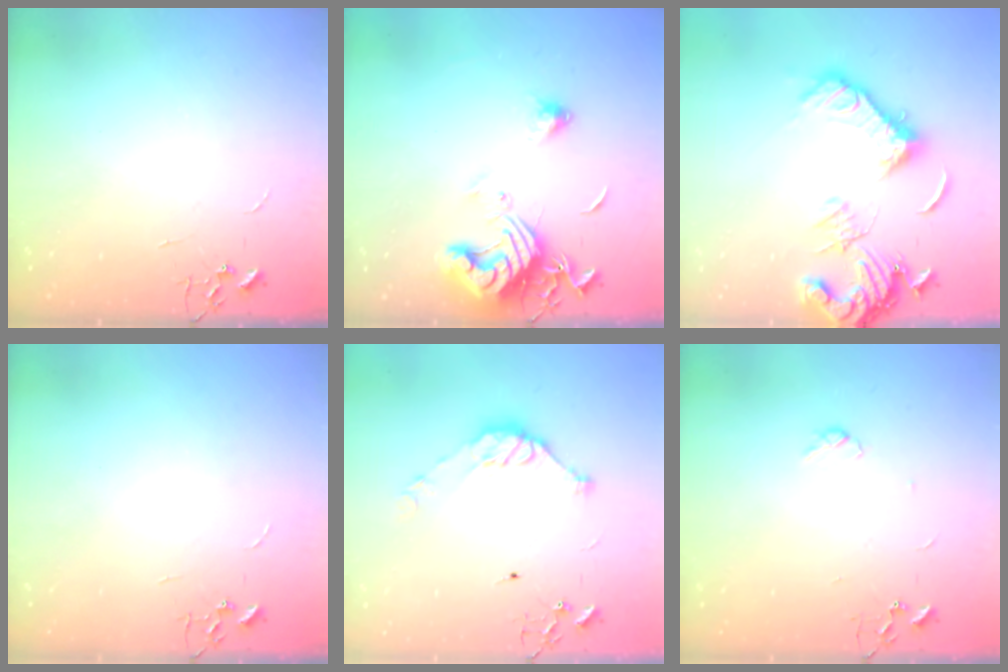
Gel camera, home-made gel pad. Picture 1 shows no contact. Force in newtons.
{"total": 14.9, "press": 14.8, "slide": 1.7}
{"total": 16.6, "press": 16.5, "slide": 2.0}
{"total": 0.0}
{"total": 9.6, "press": 9.6, "slide": 0.8}
{"total": 4.3, "press": 4.3, "slide": 0.7}